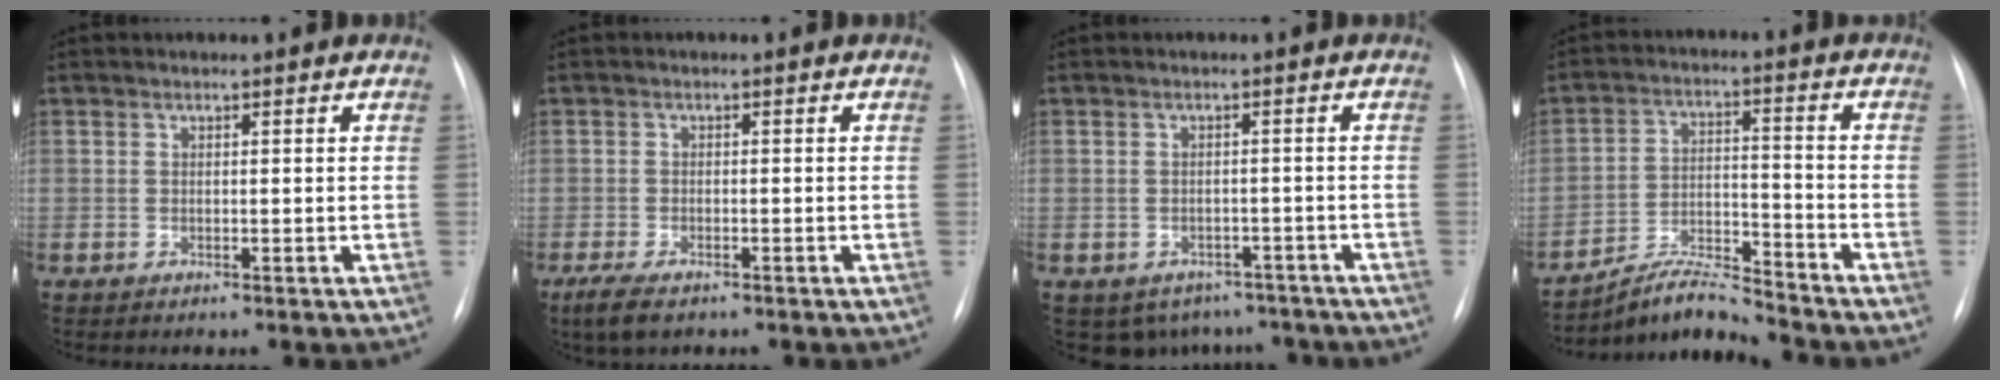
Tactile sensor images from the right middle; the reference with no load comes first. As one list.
[{"total": 4.3, "force": [-2.9, 1.5, 2.8], "torque": [-0.058, -0.011, -0.044]}, {"total": 6.9, "force": [-5.2, 4.5, 1.0], "torque": [-0.004, 0.013, -0.060]}, {"total": 7.5, "force": [-7.4, -0.4, 1.1], "torque": [-0.025, 0.011, -0.131]}]